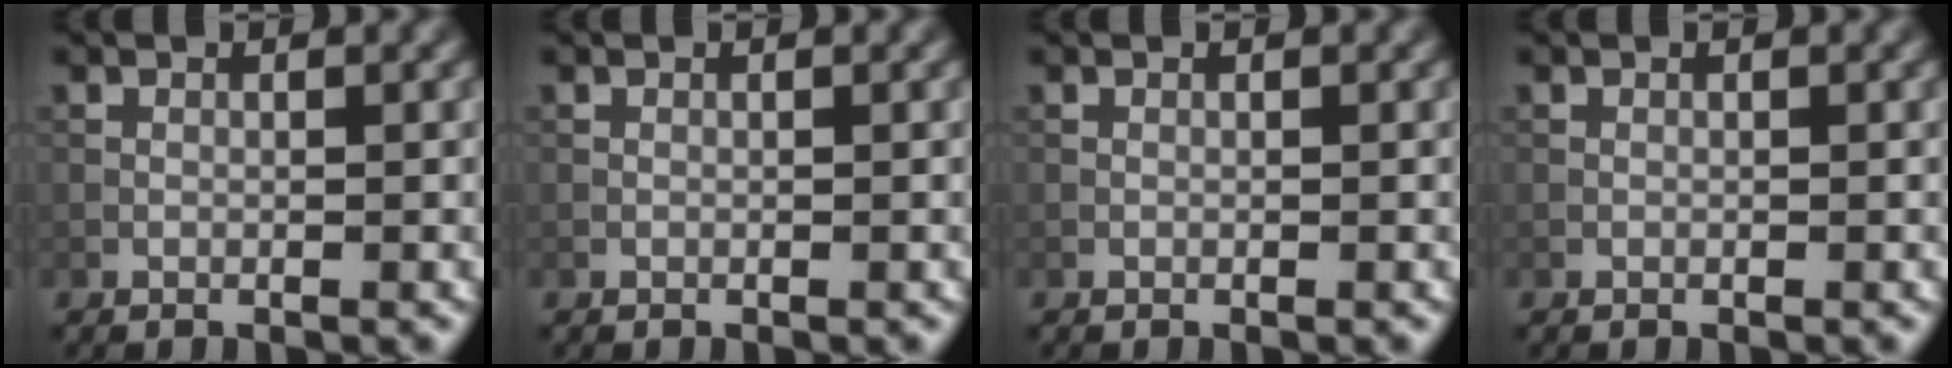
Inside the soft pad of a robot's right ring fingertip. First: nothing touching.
{"total": 0.0}
{"total": 0.0}
{"total": 0.0}